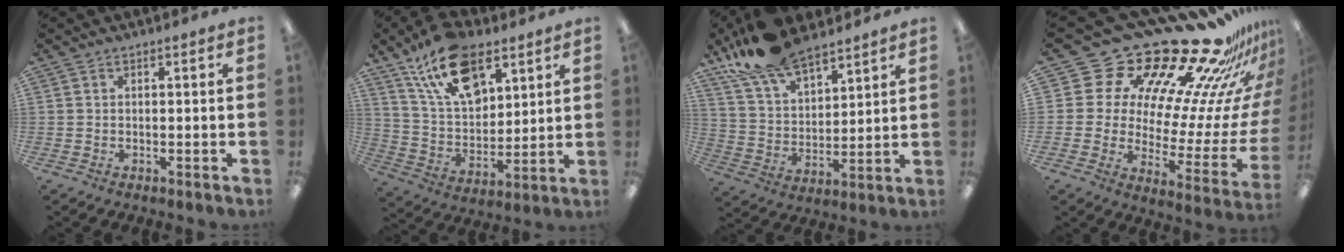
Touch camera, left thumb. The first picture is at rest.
{"total": 18.5, "force": [11.0, 10.1, 10.9], "torque": [-0.192, -0.036, 0.201]}
{"total": 16.4, "force": [13.2, 6.4, 7.3], "torque": [-0.158, -0.069, 0.242]}
{"total": 28.3, "force": [22.1, 12.2, 12.6], "torque": [-0.127, -0.221, 0.407]}